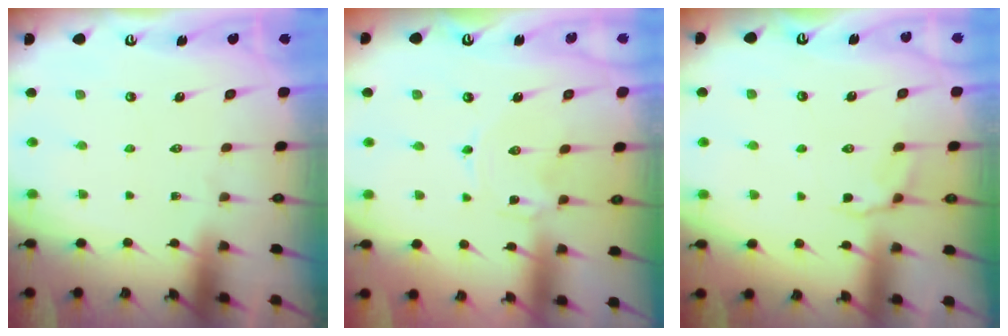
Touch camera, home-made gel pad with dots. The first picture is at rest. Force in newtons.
{"total": 0.0}
{"total": 4.8, "press": 4.4, "slide": 2.1}